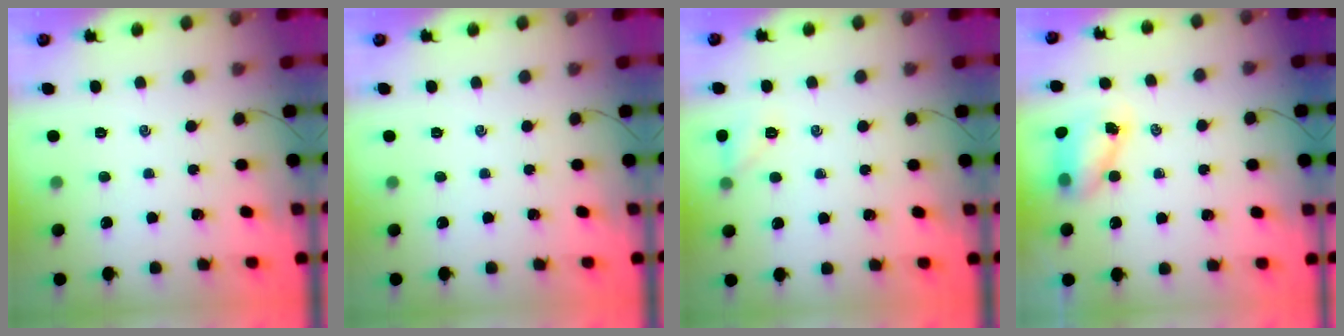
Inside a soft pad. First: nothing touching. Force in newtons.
{"total": 0.0}
{"total": 6.3, "press": 6.1, "slide": 1.5}
{"total": 6.4, "press": 6.3, "slide": 0.8}